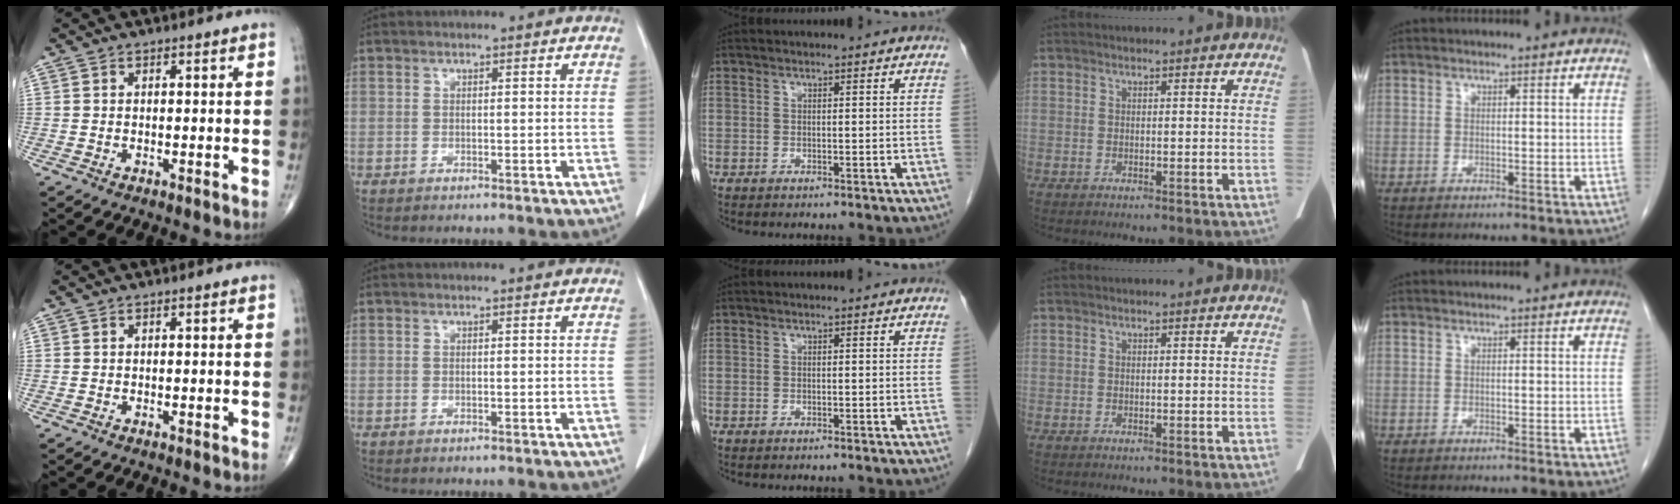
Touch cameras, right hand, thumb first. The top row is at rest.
{}